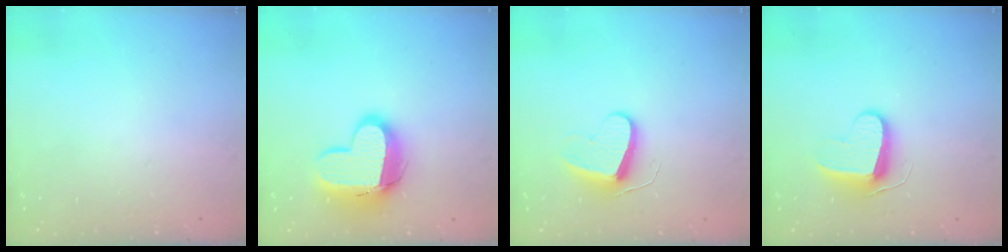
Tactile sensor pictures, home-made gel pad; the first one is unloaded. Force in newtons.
{"total": 14.3, "press": 14.3, "slide": 1.2}
{"total": 9.4, "press": 9.3, "slide": 0.9}
{"total": 8.8, "press": 8.7, "slide": 0.5}